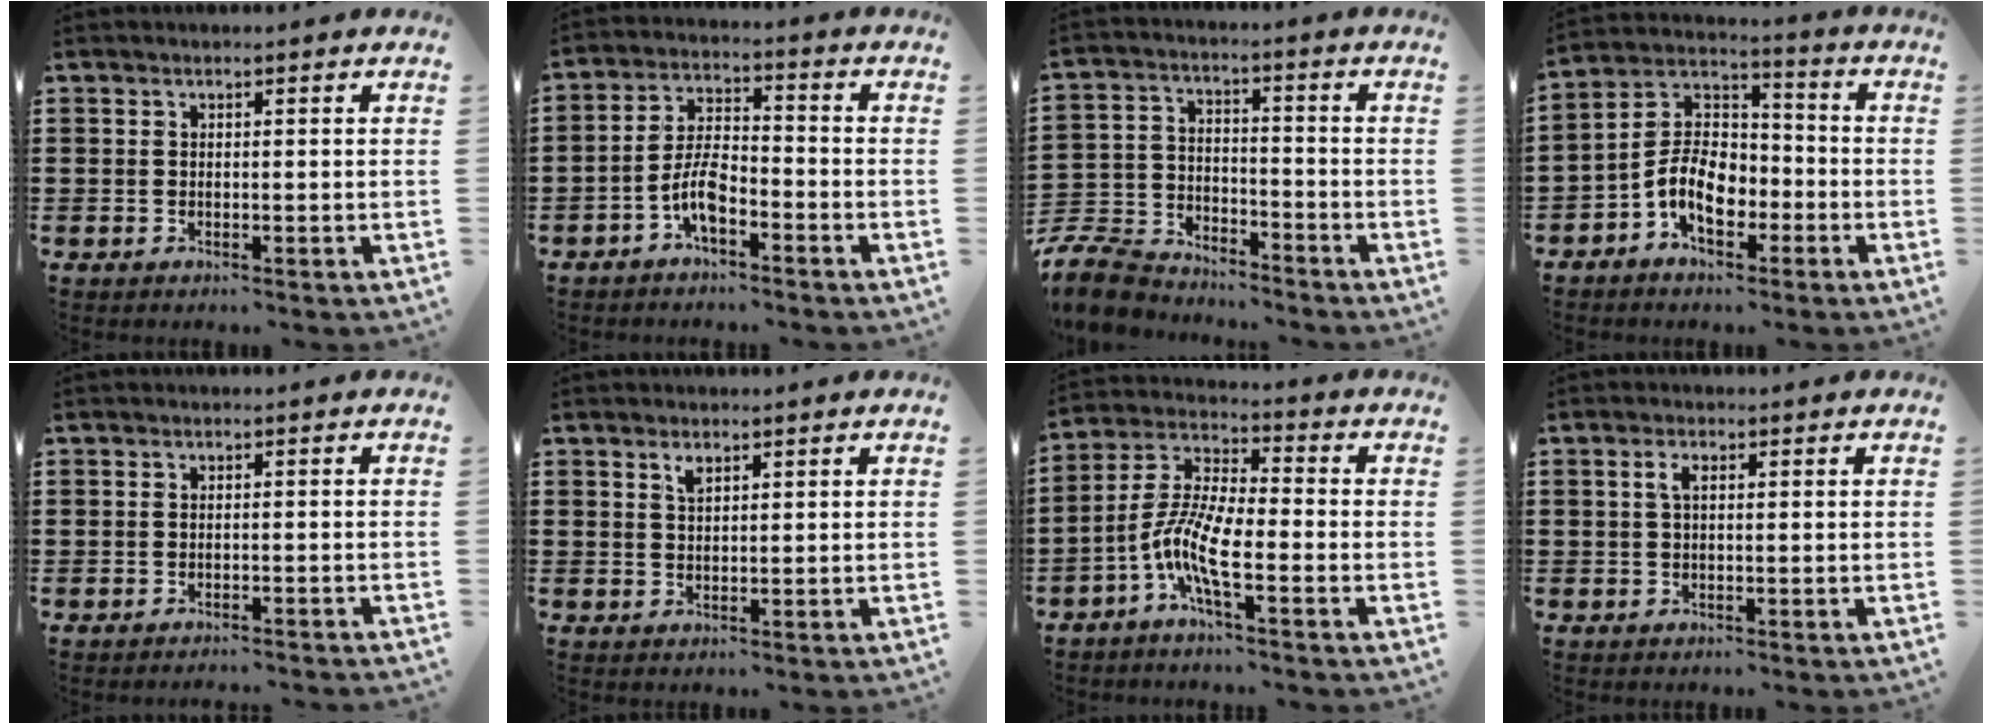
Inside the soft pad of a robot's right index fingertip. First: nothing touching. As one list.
[{"total": 6.0, "force": [-3.3, 2.1, 4.5], "torque": [-0.106, 0.001, -0.068]}, {"total": 8.5, "force": [-8.1, 2.1, 1.4], "torque": [-0.045, 0.016, -0.164]}, {"total": 9.1, "force": [-3.9, 5.5, 6.2], "torque": [-0.145, 0.003, -0.079]}, {"total": 0.9, "force": [-0.9, 0.0, -0.1], "torque": [-0.001, 0.001, -0.020]}, {"total": 1.6, "force": [1.1, 0.6, 0.9], "torque": [-0.022, 0.003, 0.020]}, {"total": 8.8, "force": [-3.6, 2.3, 7.7], "torque": [-0.192, -0.015, -0.077]}, {"total": 1.9, "force": [0.5, 0.7, 1.7], "torque": [-0.037, 0.006, 0.006]}]